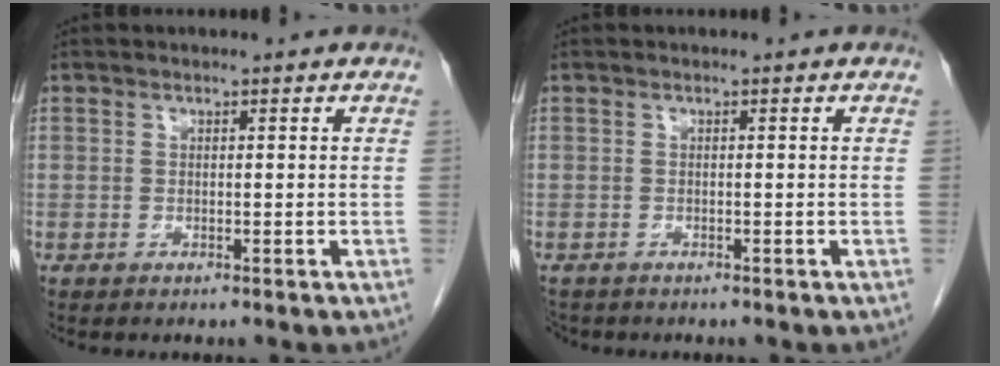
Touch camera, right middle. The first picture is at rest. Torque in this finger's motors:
{"motor_torque": [-0.46, 0.05, -0.02, -0.03]}